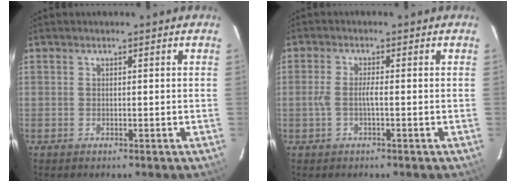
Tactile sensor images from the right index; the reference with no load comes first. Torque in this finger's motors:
{"motor_torque": [0.36, -0.13, 0.23, 0.07]}